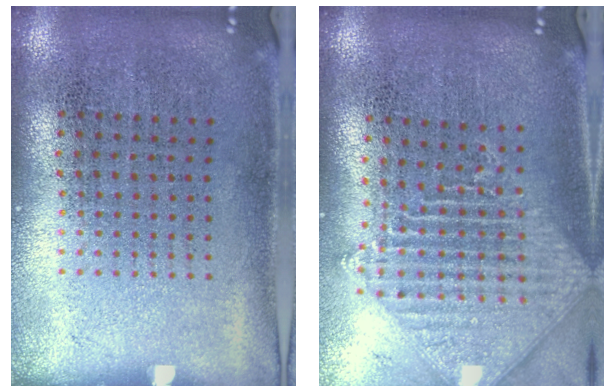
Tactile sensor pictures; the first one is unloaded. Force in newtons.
{"total": 1.9, "press": 1.6, "slide": 1.1}